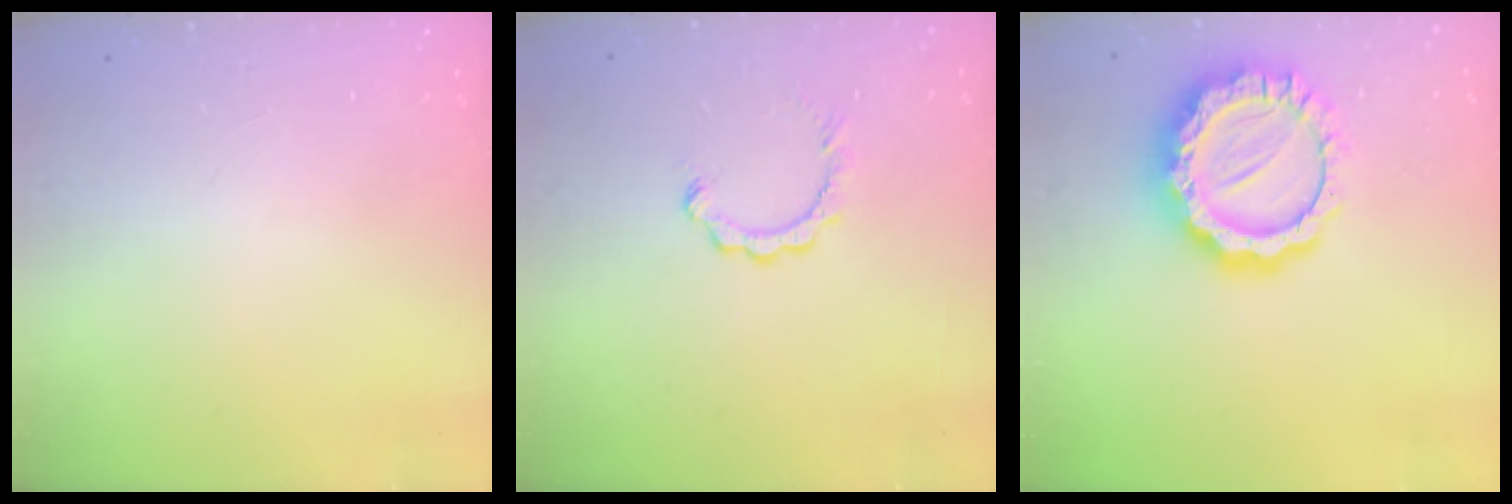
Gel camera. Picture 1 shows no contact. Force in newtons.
{"total": 2.8, "press": 2.8, "slide": 0.3}
{"total": 15.8, "press": 15.8, "slide": 1.0}